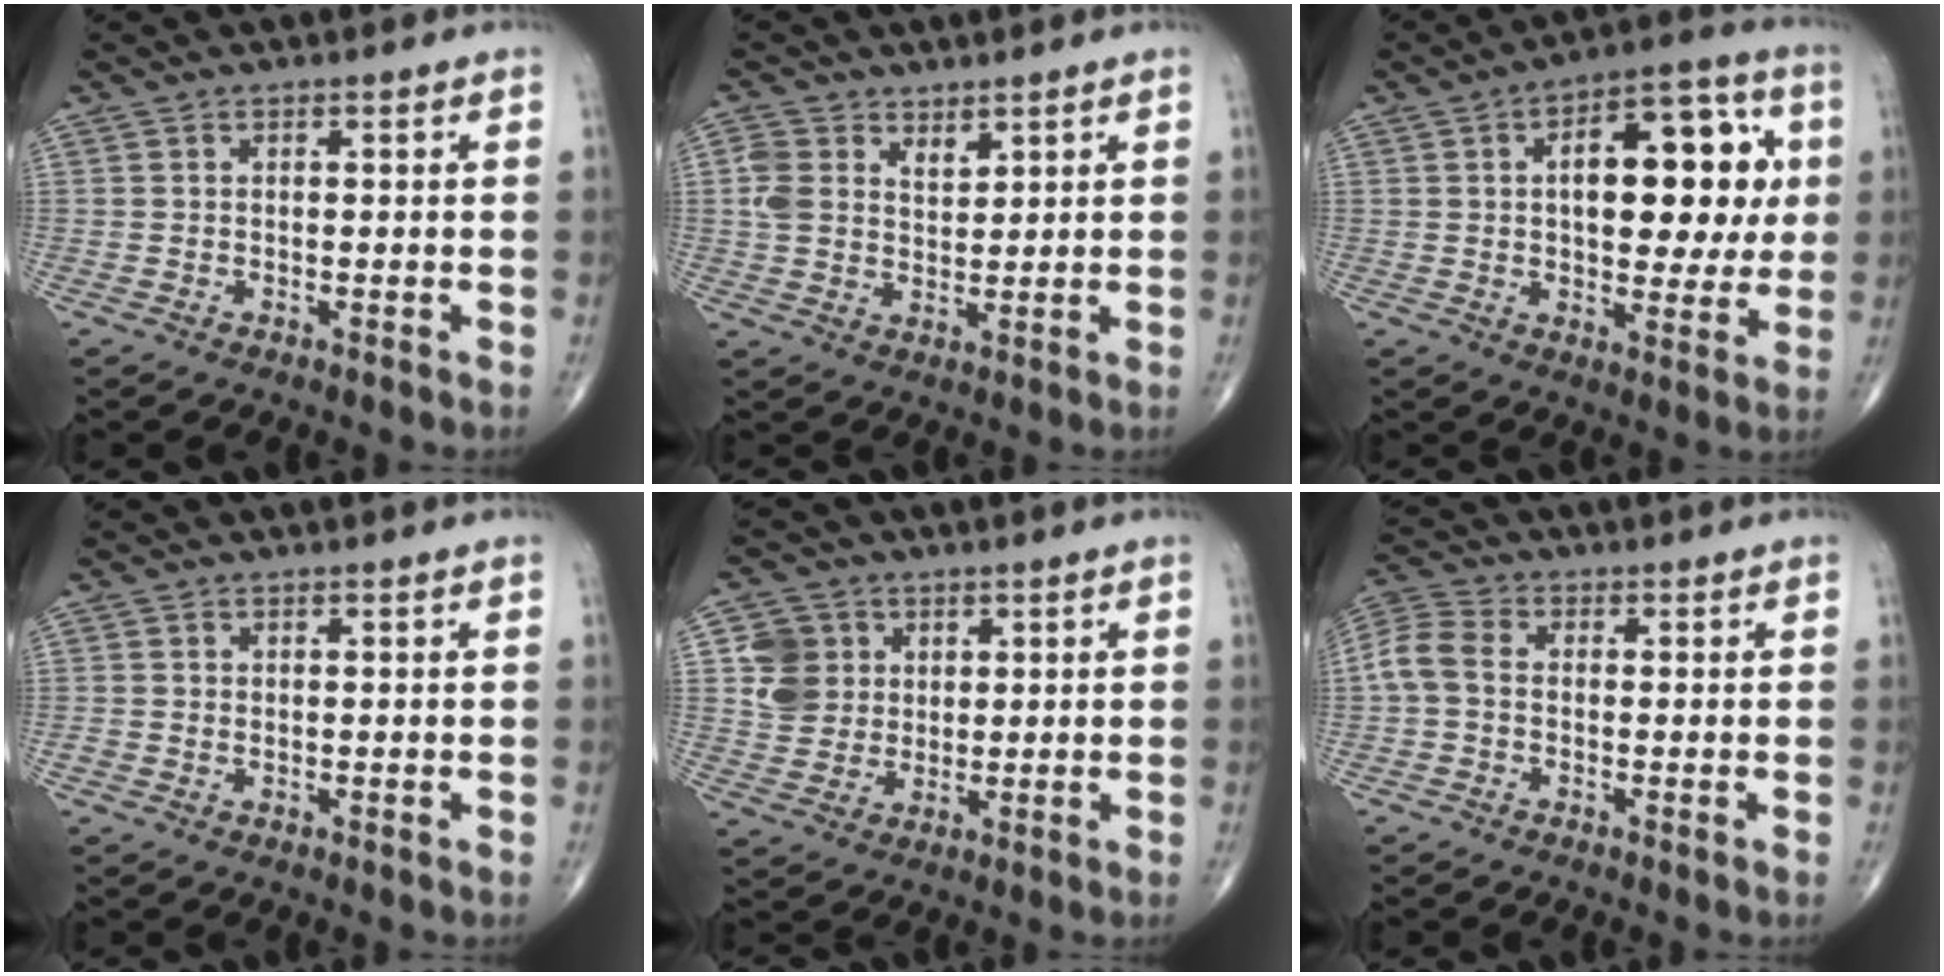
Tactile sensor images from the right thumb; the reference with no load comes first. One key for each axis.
{"total": 5.5, "fx": 2.6, "fy": 3.8, "fz": 2.9, "tx": -0.035, "ty": -0.013, "tz": 0.051}
{"total": 17.6, "fx": 2.9, "fy": 9.0, "fz": 14.9, "tx": -0.163, "ty": 0.015, "tz": 0.038}
{"total": 0.7, "fx": 0.0, "fy": 0.6, "fz": 0.4, "tx": -0.007, "ty": 0.000, "tz": 0.000}
{"total": 7.4, "fx": 2.0, "fy": 6.7, "fz": 2.3, "tx": -0.014, "ty": -0.003, "tz": 0.040}
{"total": 6.2, "fx": -0.4, "fy": 4.3, "fz": 4.4, "tx": -0.097, "ty": 0.018, "tz": -0.020}